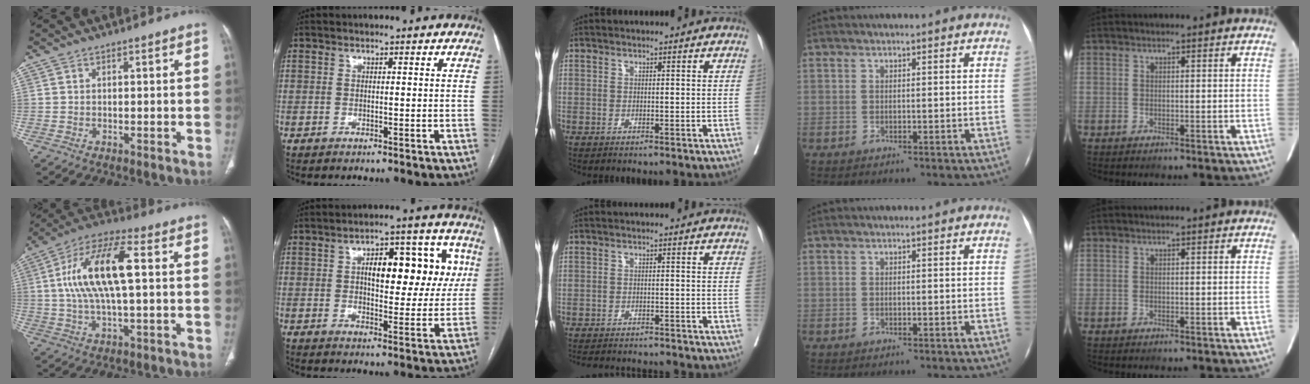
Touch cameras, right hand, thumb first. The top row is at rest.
{"thumb": {"total": 15.6, "force": [2.1, 5.4, 14.5], "torque": [-0.292, 0.025, 0.034]}, "index": {"total": 13.9, "force": [3.5, 6.1, 12.0], "torque": [-0.153, 0.036, 0.052]}, "middle": {"total": 11.9, "force": [-11.2, 2.0, 3.6], "torque": [-0.054, -0.004, -0.138]}}